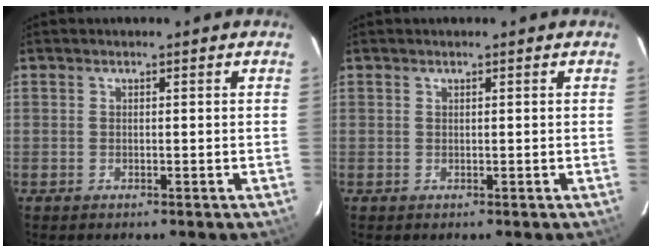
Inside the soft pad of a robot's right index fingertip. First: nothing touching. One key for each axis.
{"total": 0.0}